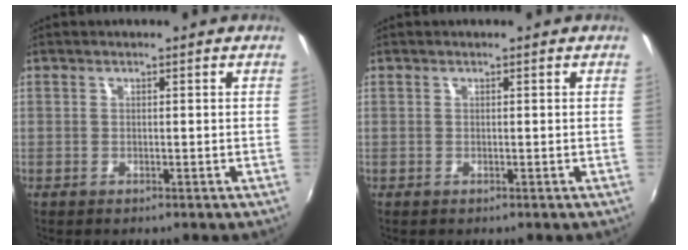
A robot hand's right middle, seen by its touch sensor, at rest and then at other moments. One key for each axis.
{"total": 0.0}